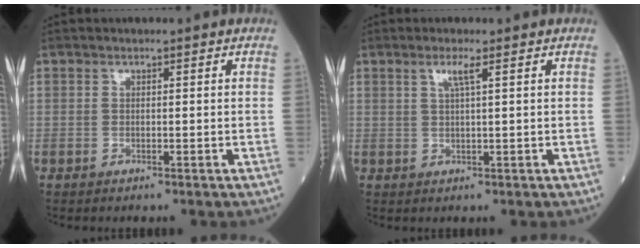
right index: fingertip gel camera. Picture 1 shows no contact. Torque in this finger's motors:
{"motor_torque": [0.39, 0.11, 0.07, 0.02]}